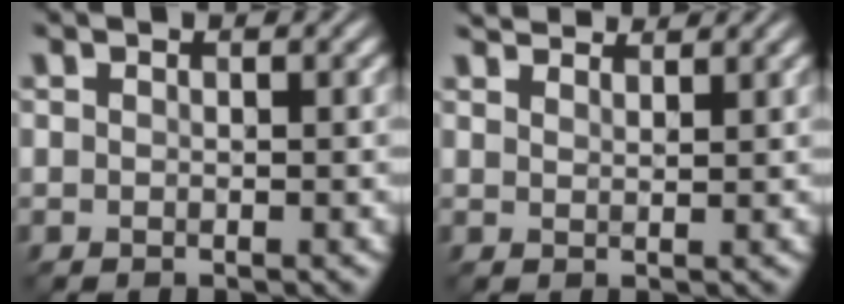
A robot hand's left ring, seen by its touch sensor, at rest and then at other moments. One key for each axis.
{"total": 3.9, "fx": 3.6, "fy": 0.7, "fz": 1.3, "tx": -0.013, "ty": 0.004, "tz": 0.044}